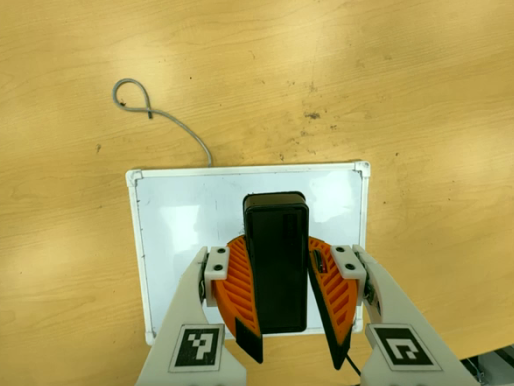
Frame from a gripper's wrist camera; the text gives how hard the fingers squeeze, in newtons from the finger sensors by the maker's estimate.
{"total": 10.0, "left": 10.0, "right": 10.0}